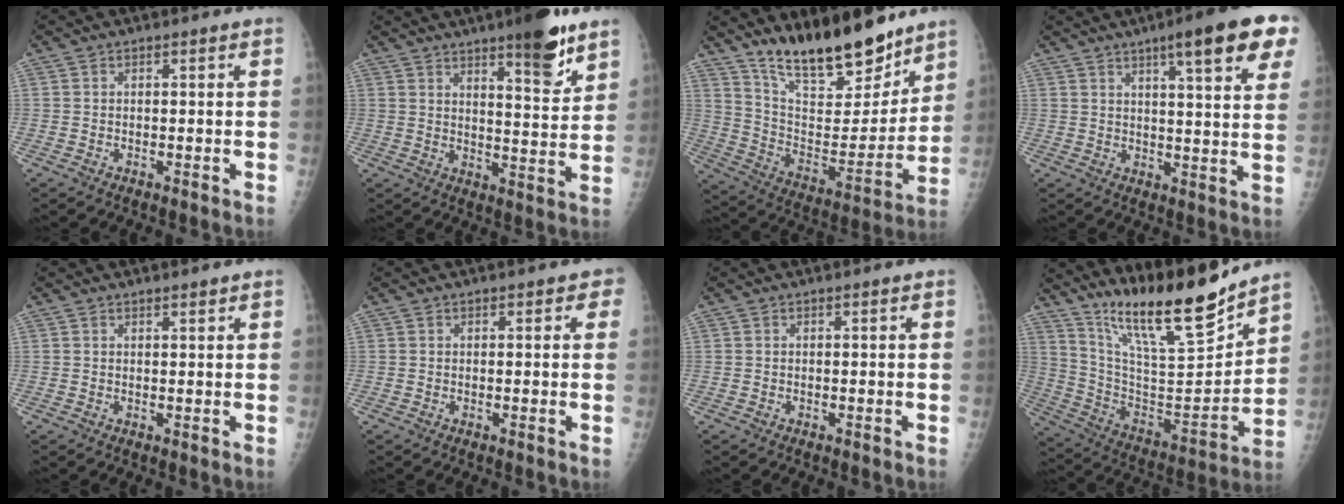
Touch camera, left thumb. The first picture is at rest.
{"total": 11.6, "force": [7.7, 2.7, 8.2], "torque": [-0.096, -0.051, 0.113]}
{"total": 20.9, "force": [16.6, 6.9, 10.7], "torque": [-0.128, -0.103, 0.283]}
{"total": 15.6, "force": [8.5, 2.5, 12.8], "torque": [-0.153, -0.026, 0.109]}
{"total": 1.0, "force": [0.9, 0.2, 0.4], "torque": [-0.004, -0.007, 0.015]}
{"total": 1.8, "force": [1.0, 1.1, 1.0], "torque": [0.010, 0.001, 0.007]}
{"total": 0.0}
{"total": 21.2, "force": [17.3, 3.4, 11.8], "torque": [-0.168, -0.107, 0.305]}